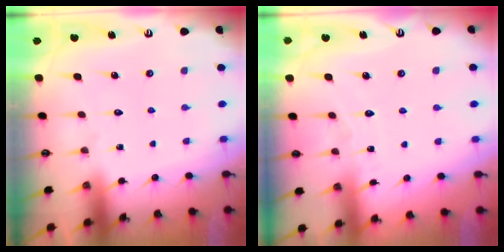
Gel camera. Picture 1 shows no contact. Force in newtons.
{"total": 2.5, "press": 2.5, "slide": 0.4}